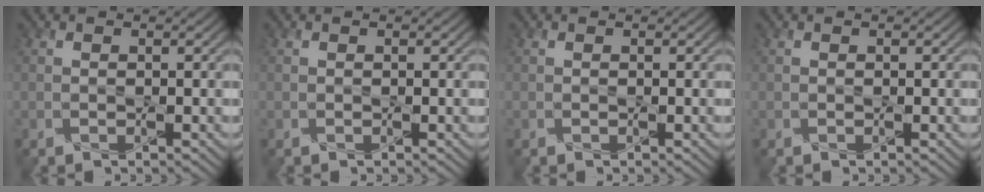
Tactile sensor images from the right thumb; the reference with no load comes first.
{"total": 0.0}
{"total": 0.0}
{"total": 0.0}